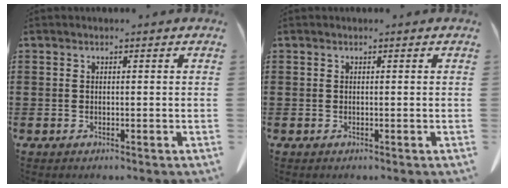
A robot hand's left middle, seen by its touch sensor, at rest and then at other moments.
{"total": 0.0}